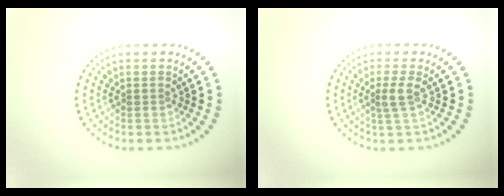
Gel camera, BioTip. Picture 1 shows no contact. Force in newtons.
{"total": 1.7, "press": 1.4, "slide": 1.0}